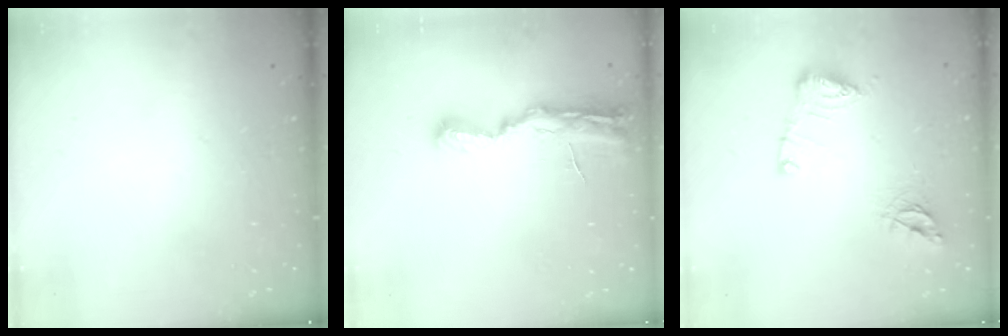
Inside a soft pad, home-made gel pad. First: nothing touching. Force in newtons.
{"total": 8.3, "press": 8.3, "slide": 1.0}
{"total": 11.2, "press": 11.1, "slide": 1.4}